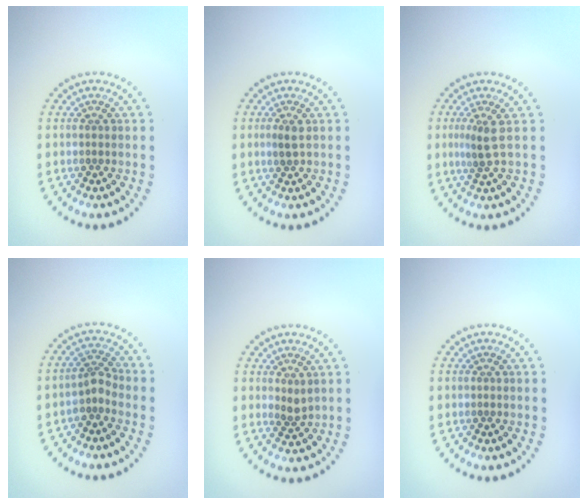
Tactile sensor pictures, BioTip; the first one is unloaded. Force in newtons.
{"total": 1.2, "press": 1.1, "slide": 0.4}
{"total": 2.0, "press": 1.4, "slide": 1.4}
{"total": 2.0, "press": 1.4, "slide": 1.4}
{"total": 1.2, "press": 0.9, "slide": 0.8}
{"total": 0.0}